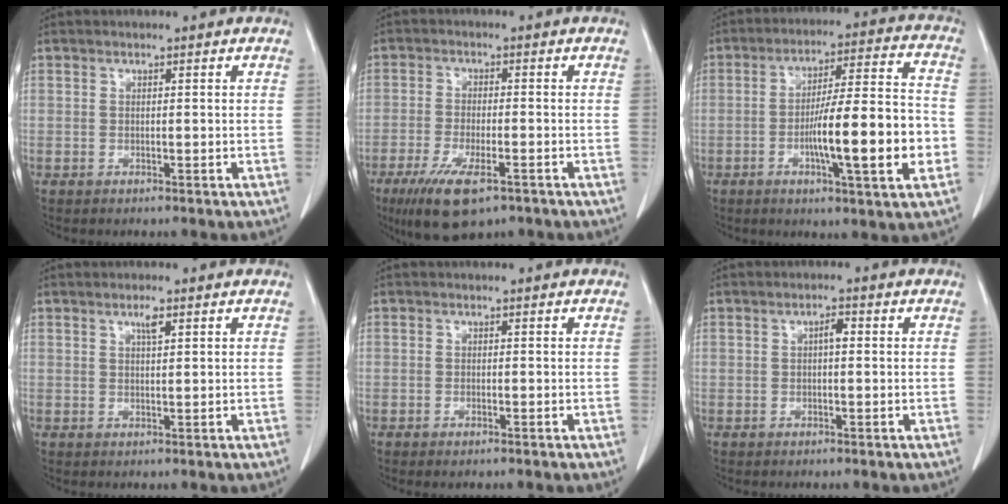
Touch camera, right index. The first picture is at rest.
{"total": 9.7, "force": [-5.9, 2.8, 7.1], "torque": [-0.129, -0.020, -0.096]}
{"total": 15.3, "force": [-3.8, 1.2, 14.8], "torque": [-0.237, 0.006, -0.057]}
{"total": 1.8, "force": [1.0, 0.3, 1.5], "torque": [-0.028, -0.001, 0.017]}
{"total": 0.8, "force": [-0.6, 0.2, 0.6], "torque": [-0.012, -0.002, -0.007]}
{"total": 1.6, "force": [0.2, 0.5, 1.5], "torque": [-0.024, 0.005, 0.003]}